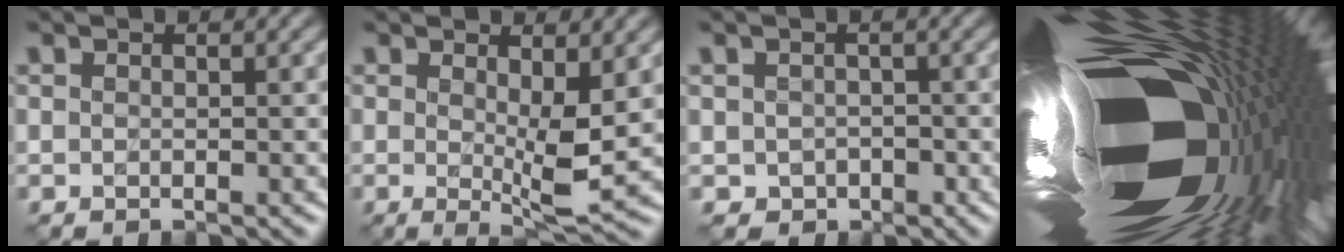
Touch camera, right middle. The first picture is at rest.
{"total": 3.7, "force": [0.9, 0.6, 3.5], "torque": [-0.067, -0.007, 0.018]}
{"total": 2.4, "force": [-1.0, 2.0, 0.9], "torque": [-0.022, -0.001, -0.023]}
{"total": 21.3, "force": [-2.6, 8.6, 19.3], "torque": [-0.336, -0.020, -0.039]}